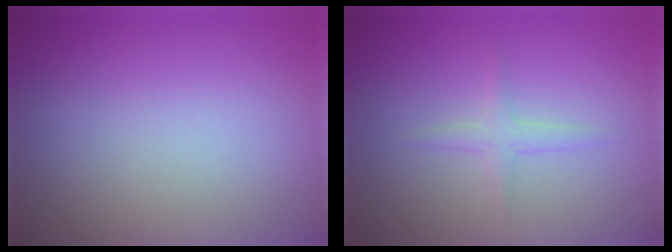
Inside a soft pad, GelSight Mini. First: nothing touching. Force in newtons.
{"total": 1.3, "press": 1.3, "slide": 0.1}